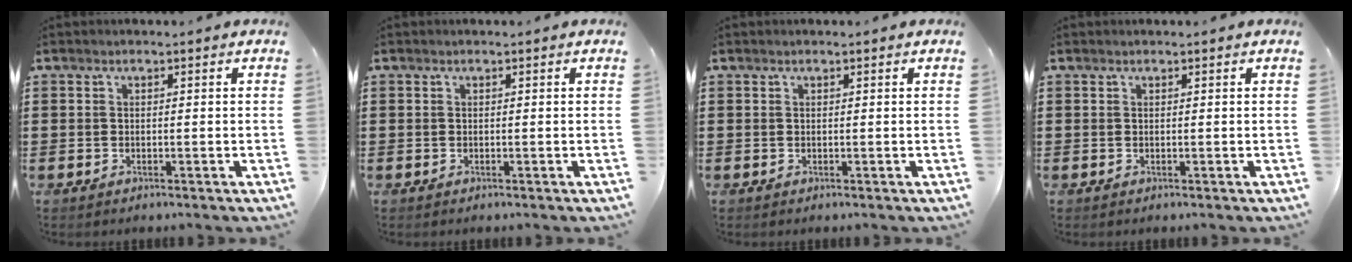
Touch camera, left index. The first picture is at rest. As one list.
[{"total": 0.0}, {"total": 0.0}, {"total": 0.0}]